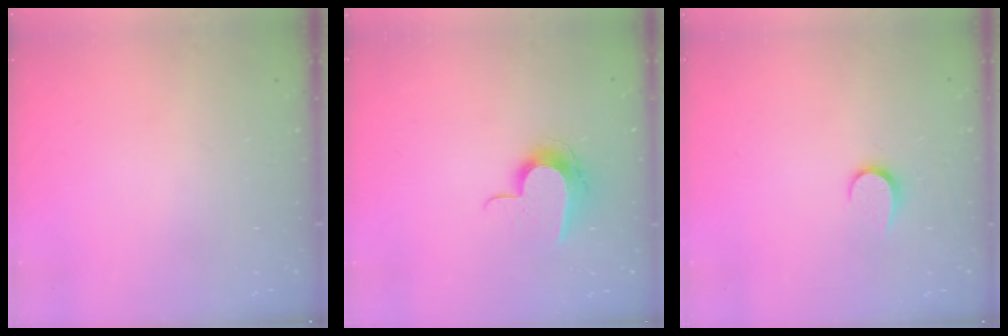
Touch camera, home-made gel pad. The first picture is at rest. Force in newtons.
{"total": 10.1, "press": 10.1, "slide": 0.6}
{"total": 5.0, "press": 5.0, "slide": 0.5}